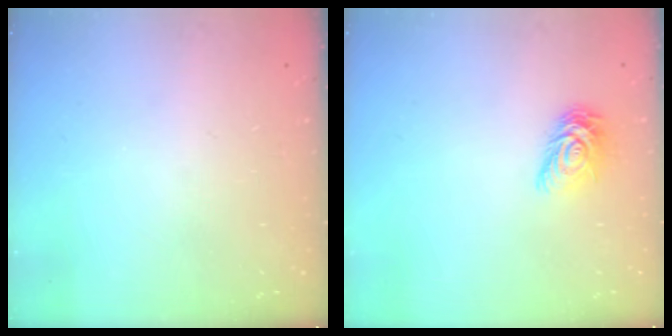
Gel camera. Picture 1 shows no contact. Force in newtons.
{"total": 8.5, "press": 8.5, "slide": 0.2}